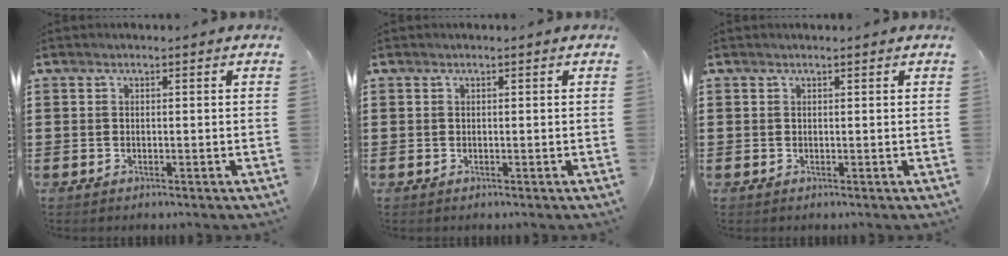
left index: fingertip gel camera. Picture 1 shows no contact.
{"total": 0.0}
{"total": 0.0}